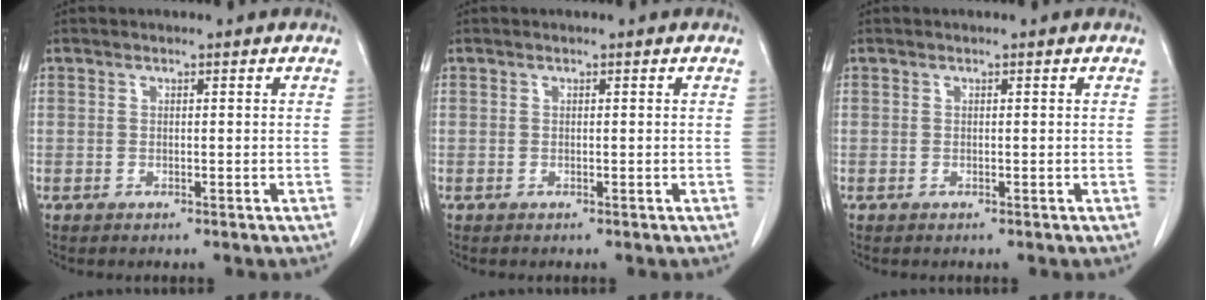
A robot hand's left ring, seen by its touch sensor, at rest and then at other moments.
{"total": 0.0}
{"total": 0.0}